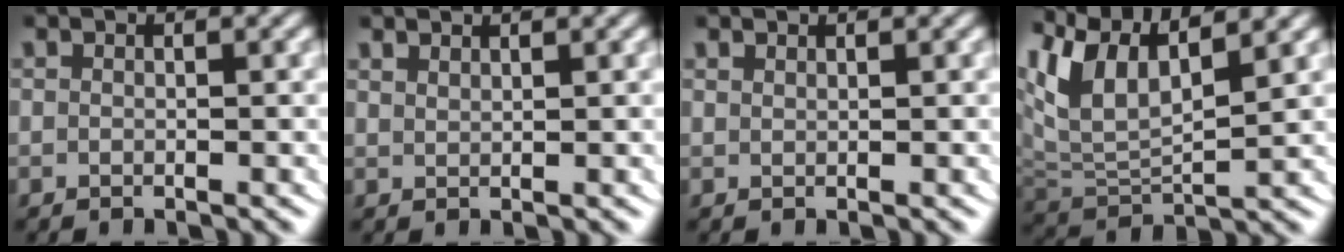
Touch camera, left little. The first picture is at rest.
{"total": 1.3, "force": [1.3, -0.3, 0.1], "torque": [0.001, -0.004, 0.031]}
{"total": 0.8, "force": [0.7, -0.4, 0.0], "torque": [0.006, -0.002, 0.017]}
{"total": 8.9, "force": [3.4, 6.1, 5.6], "torque": [-0.152, -0.003, 0.060]}